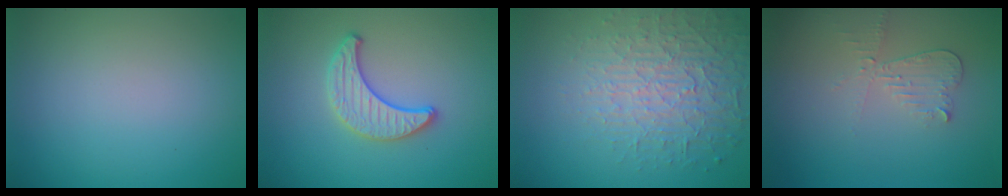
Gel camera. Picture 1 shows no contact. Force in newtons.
{"total": 3.0, "press": 2.8, "slide": 0.9}
{"total": 4.6, "press": 4.1, "slide": 2.2}
{"total": 2.1, "press": 2.1, "slide": 0.2}